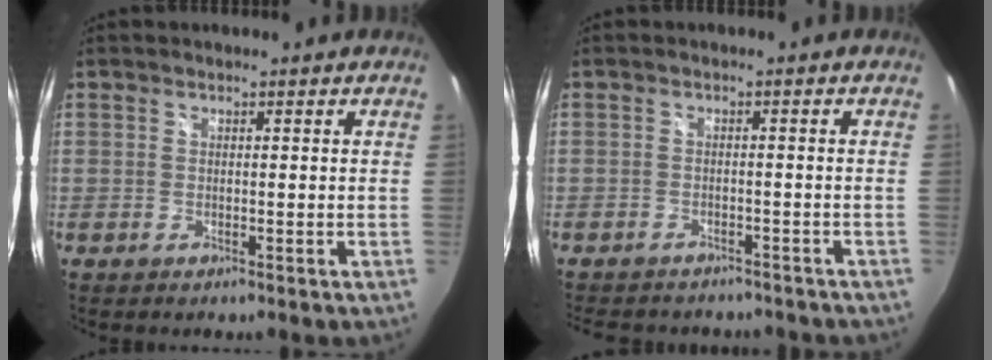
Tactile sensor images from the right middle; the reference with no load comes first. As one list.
[{"total": 9.4, "force": [-8.1, 3.6, 3.3], "torque": [-0.073, -0.010, -0.108]}]